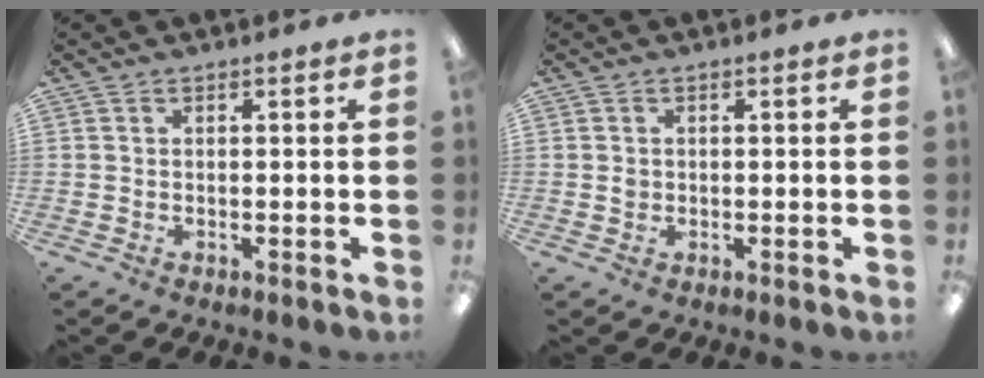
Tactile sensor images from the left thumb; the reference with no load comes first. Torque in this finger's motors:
{"motor_torque": [-0.03, 0.01, -0.02, 0.02, -0.01]}